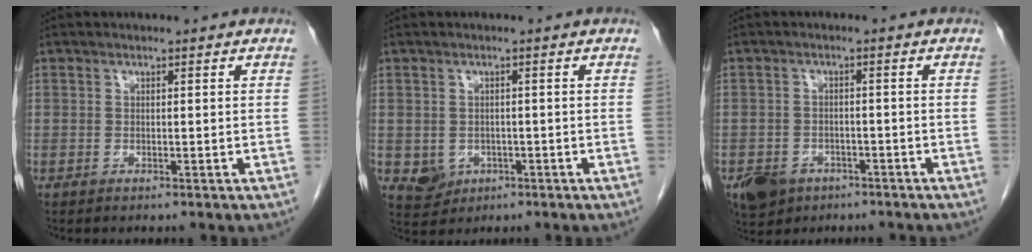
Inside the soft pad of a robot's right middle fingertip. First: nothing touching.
{"total": 3.8, "force": [-1.1, 3.4, 1.3], "torque": [-0.018, 0.002, -0.007]}
{"total": 6.4, "force": [-4.1, 4.6, 1.9], "torque": [-0.035, 0.005, -0.058]}